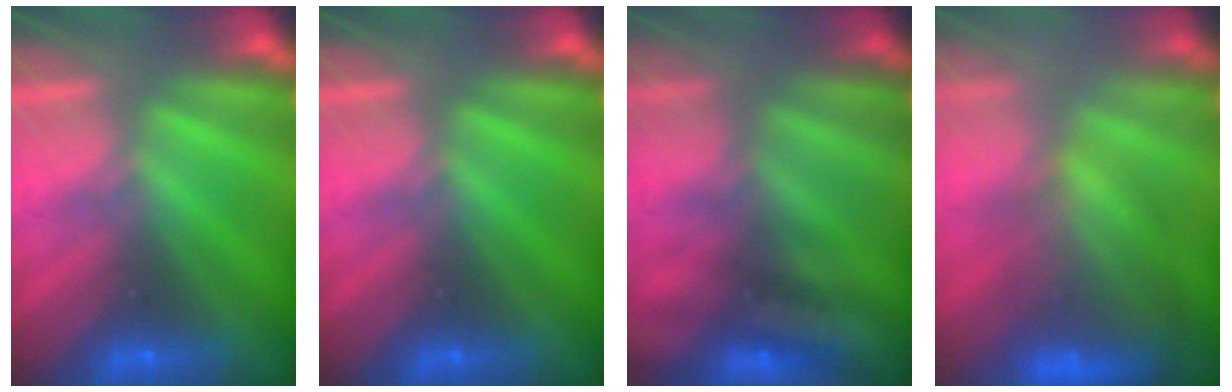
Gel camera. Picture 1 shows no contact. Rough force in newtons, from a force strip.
{"total": 0.0}
{"total": 2.4}
{"total": 9.4}